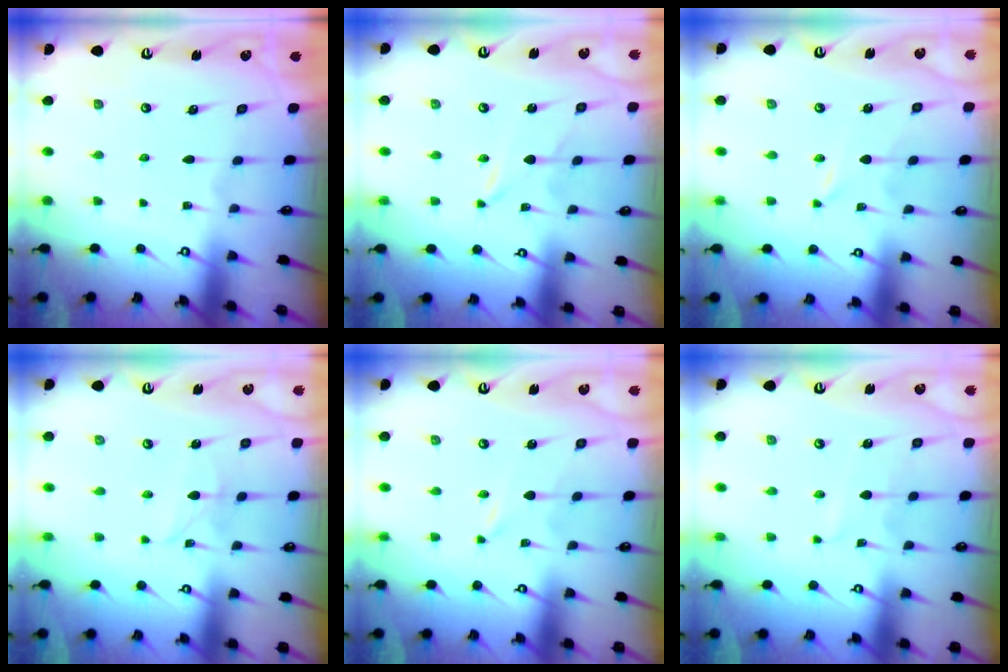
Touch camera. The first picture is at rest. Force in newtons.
{"total": 1.1, "press": 1.1, "slide": 0.1}
{"total": 0.0}
{"total": 2.8, "press": 2.8, "slide": 0.2}
{"total": 0.0}
{"total": 2.5, "press": 2.5, "slide": 0.3}